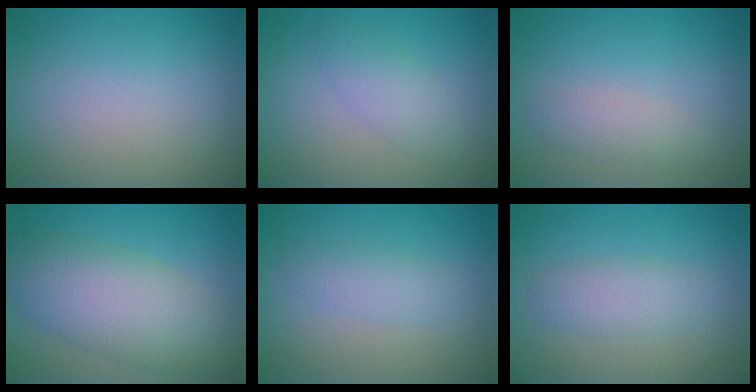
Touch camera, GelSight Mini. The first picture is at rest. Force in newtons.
{"total": 2.2, "press": 2.2, "slide": 0.1}
{"total": 1.7, "press": 1.7, "slide": 0.0}
{"total": 7.5, "press": 7.5, "slide": 0.3}
{"total": 1.9, "press": 1.9, "slide": 0.1}
{"total": 2.4, "press": 2.4, "slide": 0.2}